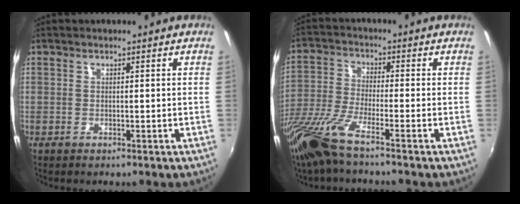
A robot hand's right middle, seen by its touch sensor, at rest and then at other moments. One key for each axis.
{"total": 10.7, "fx": -7.9, "fy": 0.9, "fz": 7.2, "tx": -0.159, "ty": -0.032, "tz": -0.155}